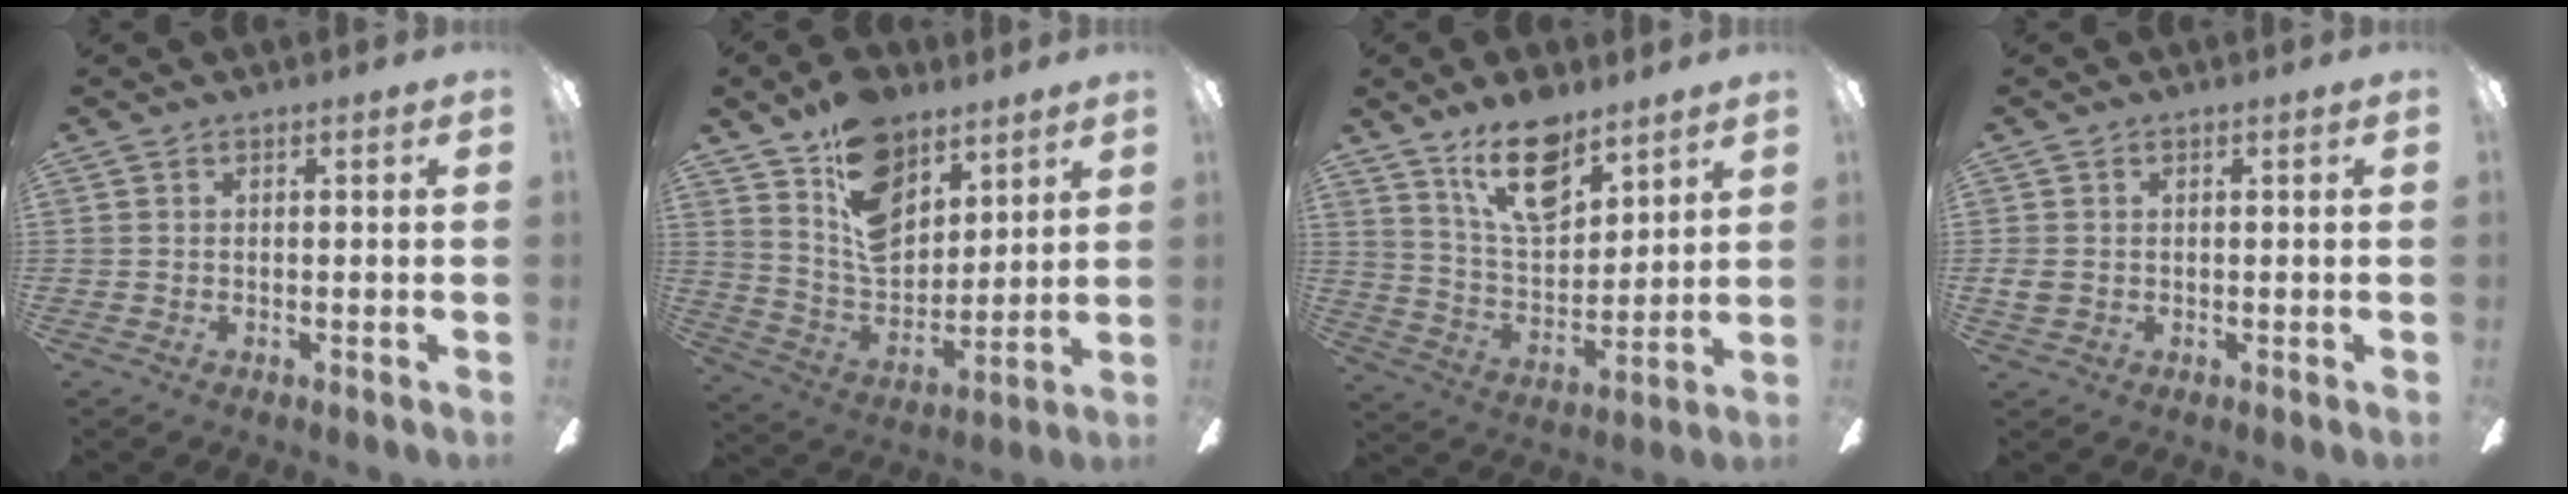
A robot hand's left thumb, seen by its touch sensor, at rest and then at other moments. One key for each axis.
{"total": 16.9, "fx": 10.5, "fy": 10.0, "fz": 8.6, "tx": -0.141, "ty": -0.056, "tz": 0.195}
{"total": 16.2, "fx": 10.9, "fy": 7.5, "fz": 9.3, "tx": -0.158, "ty": -0.047, "tz": 0.193}
{"total": 2.7, "fx": 0.2, "fy": 2.2, "fz": 1.6, "tx": -0.037, "ty": 0.004, "tz": 0.002}